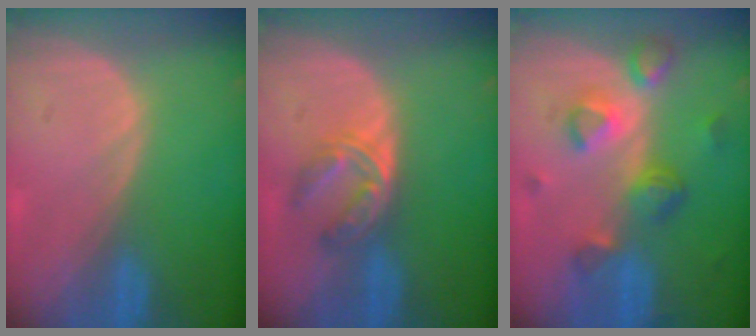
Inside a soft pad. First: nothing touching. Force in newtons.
{"total": 6.0, "press": 4.9, "slide": 3.4}
{"total": 7.8, "press": 7.0, "slide": 3.6}